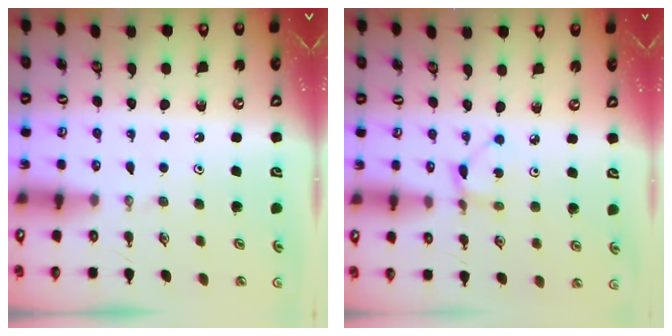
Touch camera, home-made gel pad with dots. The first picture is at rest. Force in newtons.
{"total": 2.2, "press": 2.2, "slide": 0.3}